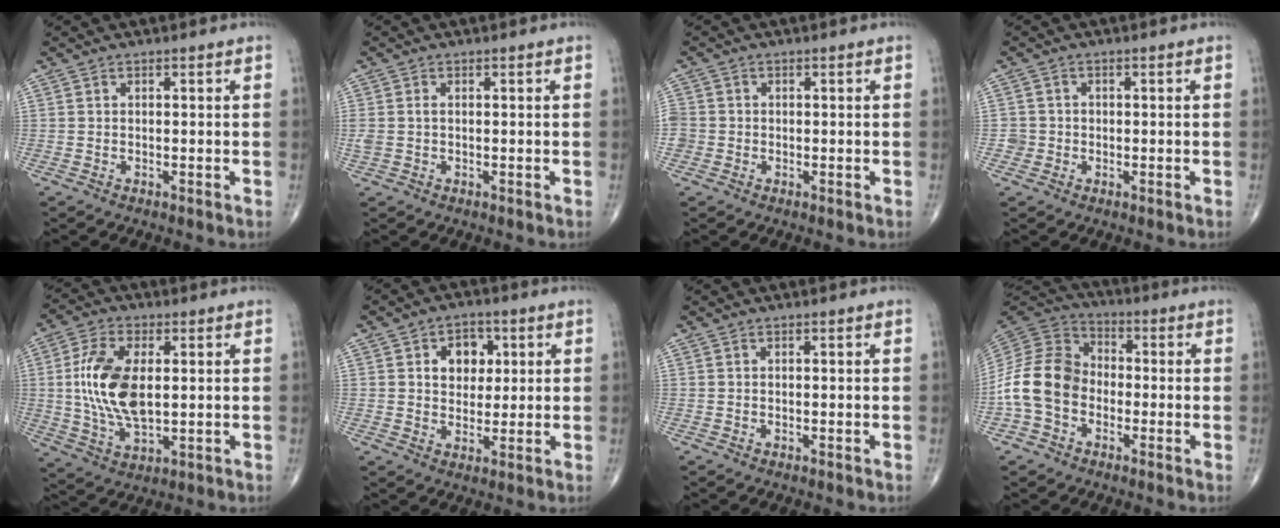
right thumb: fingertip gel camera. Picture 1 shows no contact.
{"total": 2.1, "force": [0.0, 1.4, 1.6], "torque": [-0.052, 0.006, 0.002]}
{"total": 3.1, "force": [-0.7, 2.9, 0.9], "torque": [-0.013, 0.008, -0.016]}
{"total": 2.1, "force": [-0.5, 2.1, -0.1], "torque": [0.017, 0.009, -0.013]}
{"total": 13.5, "force": [1.3, 6.9, 11.5], "torque": [-0.232, -0.005, 0.028]}
{"total": 7.3, "force": [2.0, 5.5, 4.2], "torque": [-0.025, -0.003, 0.028]}
{"total": 0.0}
{"total": 13.7, "force": [-3.1, 10.5, 8.2], "torque": [-0.153, 0.040, -0.071]}